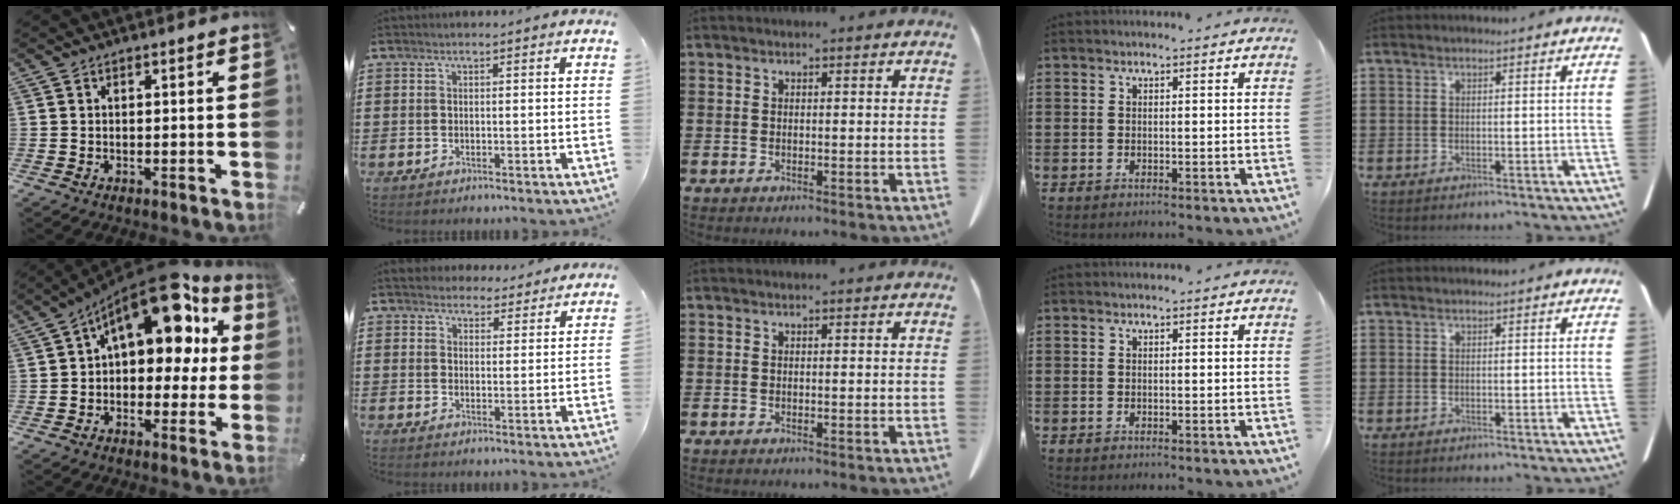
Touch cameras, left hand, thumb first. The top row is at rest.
{"thumb": {"total": 17.6, "force": [8.5, 9.1, 12.4], "torque": [-0.186, -0.059, 0.144]}, "index": {"total": 3.8, "force": [3.6, 1.2, 0.2], "torque": [-0.017, -0.006, 0.069]}}